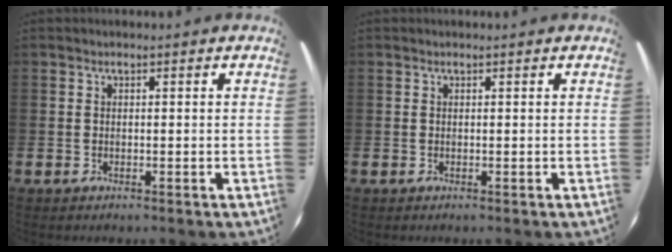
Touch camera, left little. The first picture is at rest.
{"total": 0.0}